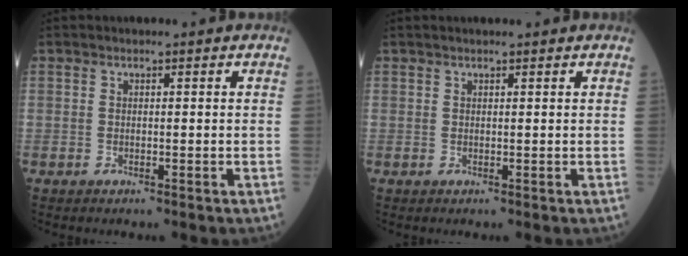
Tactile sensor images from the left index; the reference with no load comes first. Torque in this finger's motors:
{"motor_torque": [-0.19, -1.95, -0.14, -0.02]}